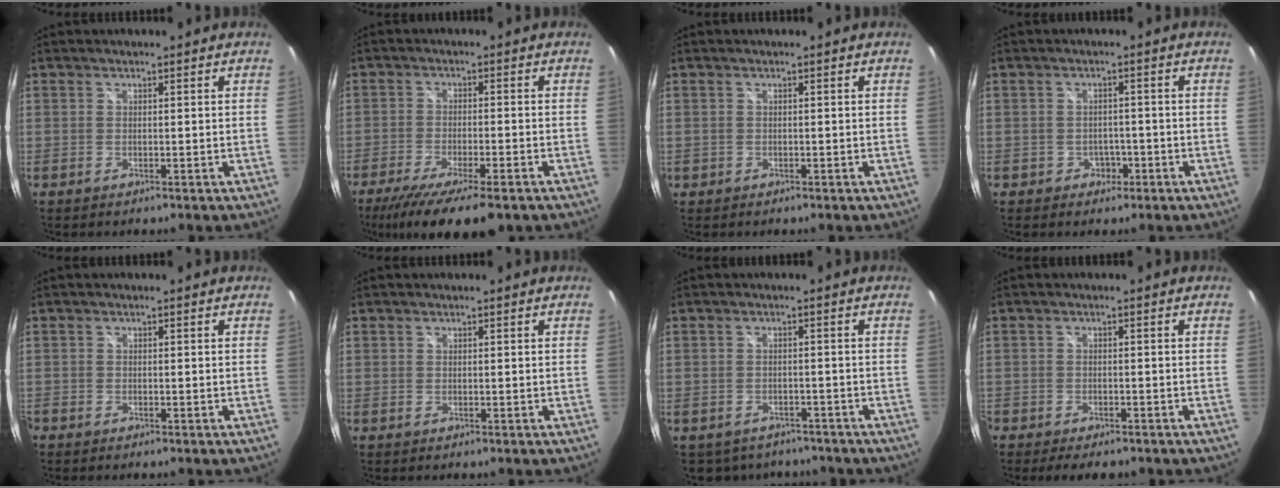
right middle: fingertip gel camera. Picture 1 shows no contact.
{"total": 14.0, "force": [-10.2, 2.9, 9.0], "torque": [-0.182, -0.049, -0.166]}
{"total": 0.7, "force": [-0.3, 0.6, 0.0], "torque": [-0.001, -0.003, -0.003]}
{"total": 2.7, "force": [-1.2, 2.4, 0.5], "torque": [-0.011, 0.006, -0.014]}
{"total": 0.7, "force": [-0.6, 0.2, 0.1], "torque": [-0.003, -0.003, -0.017]}
{"total": 0.0}
{"total": 7.5, "force": [-6.0, 4.2, 1.8], "torque": [-0.041, -0.001, -0.076]}
{"total": 5.6, "force": [-4.5, 2.1, 2.5], "torque": [-0.064, -0.014, -0.070]}